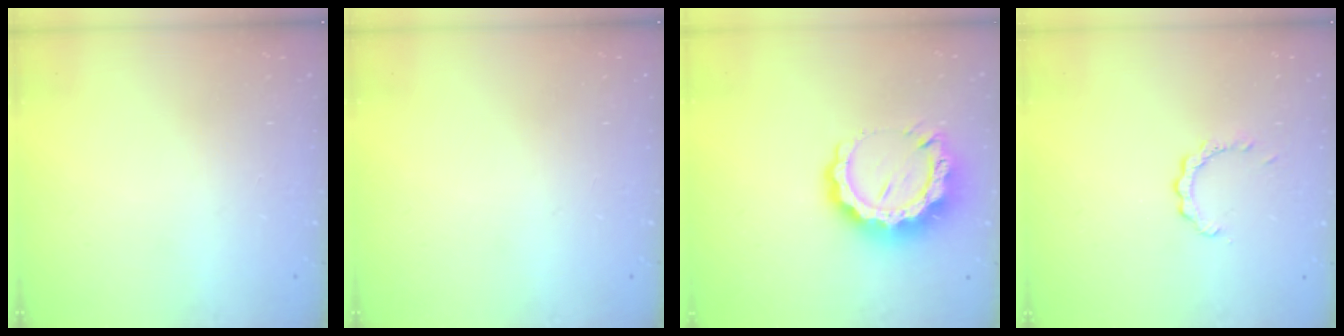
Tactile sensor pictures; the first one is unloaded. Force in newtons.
{"total": 0.0}
{"total": 14.7, "press": 14.6, "slide": 1.2}
{"total": 2.1, "press": 2.1, "slide": 0.1}